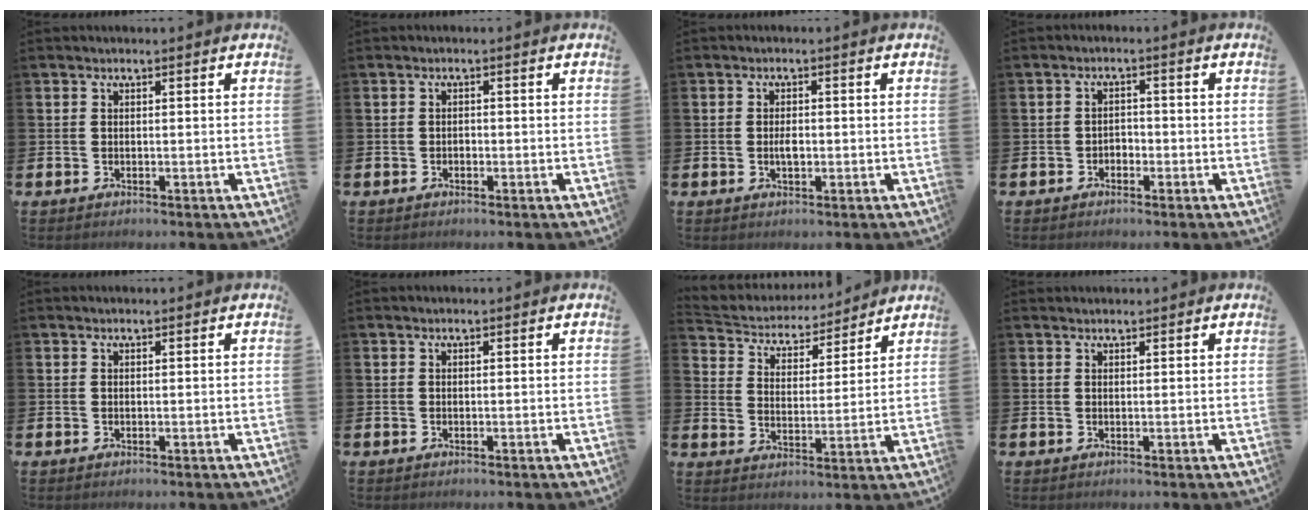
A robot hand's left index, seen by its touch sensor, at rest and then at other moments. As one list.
[{"total": 0.7, "force": [-0.4, 0.5, 0.2], "torque": [-0.010, 0.004, -0.007]}, {"total": 1.8, "force": [-0.1, 1.0, 1.5], "torque": [-0.020, -0.001, -0.005]}, {"total": 1.6, "force": [-1.2, 1.0, 0.2], "torque": [-0.006, 0.001, -0.027]}, {"total": 0.0}, {"total": 0.0}, {"total": 5.0, "force": [4.8, 1.5, 0.1], "torque": [-0.037, -0.040, 0.080]}, {"total": 1.0, "force": [1.0, 0.2, 0.0], "torque": [0.008, -0.001, 0.016]}]